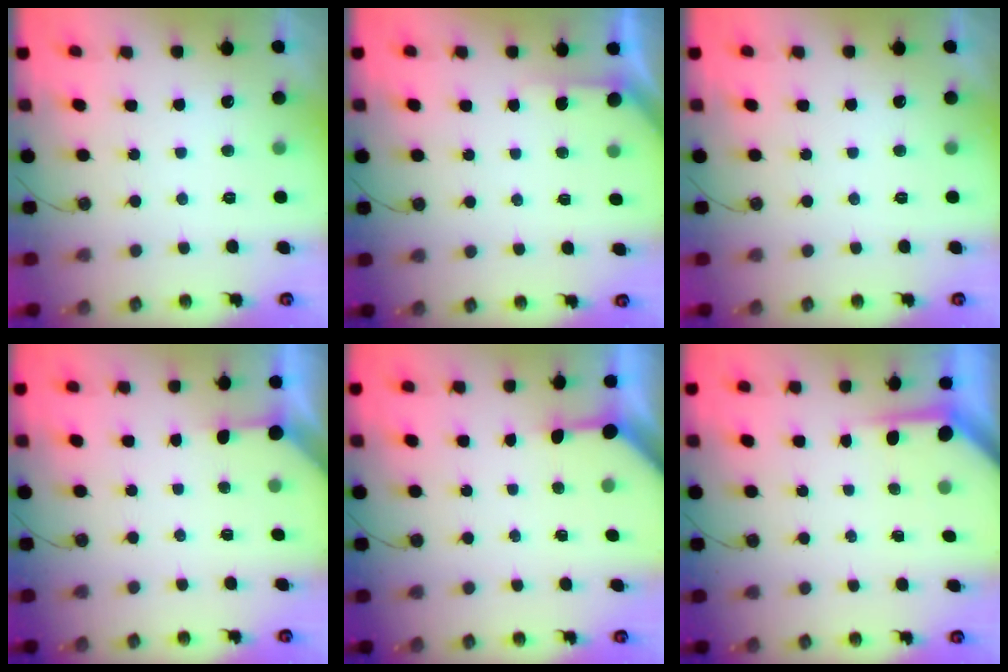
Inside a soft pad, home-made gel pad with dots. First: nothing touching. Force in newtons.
{"total": 2.5, "press": 2.5, "slide": 0.3}
{"total": 0.0}
{"total": 2.2, "press": 2.2, "slide": 0.3}
{"total": 3.3, "press": 3.3, "slide": 0.3}
{"total": 4.0, "press": 3.9, "slide": 0.4}